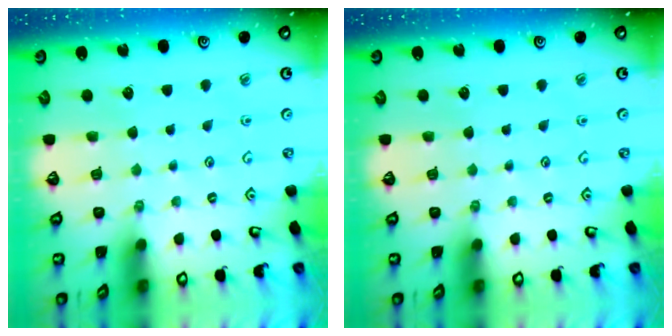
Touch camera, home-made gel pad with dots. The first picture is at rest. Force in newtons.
{"total": 0.0}